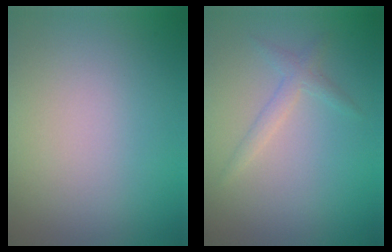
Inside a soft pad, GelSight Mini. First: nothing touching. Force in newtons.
{"total": 1.5, "press": 1.5, "slide": 0.1}